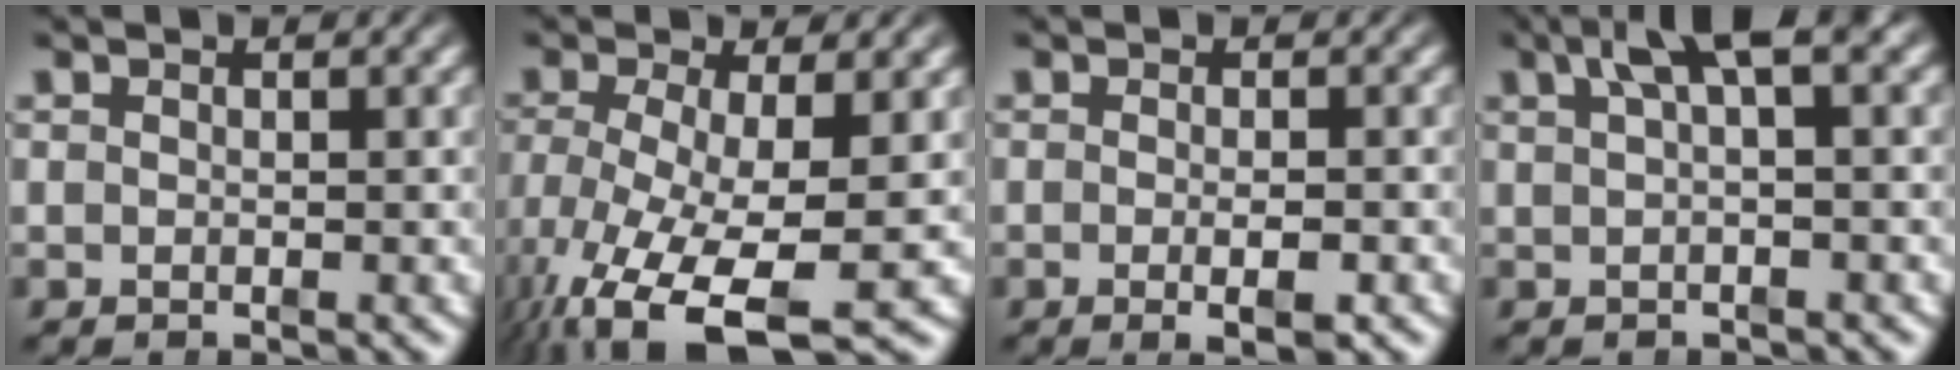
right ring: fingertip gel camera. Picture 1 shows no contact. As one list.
[{"total": 7.2, "force": [-2.9, 2.9, 5.9], "torque": [-0.127, -0.048, -0.019]}, {"total": 3.0, "force": [-1.5, 0.4, 2.6], "torque": [-0.042, -0.008, -0.019]}, {"total": 4.7, "force": [2.4, 0.0, 4.1], "torque": [-0.055, 0.022, 0.035]}]